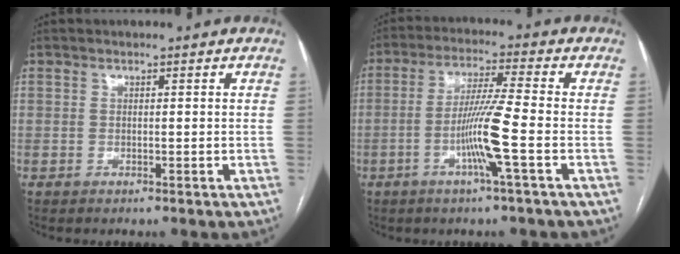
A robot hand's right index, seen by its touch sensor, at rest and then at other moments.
{"total": 8.7, "force": [-2.7, -1.2, 8.2], "torque": [-0.159, -0.006, -0.055]}